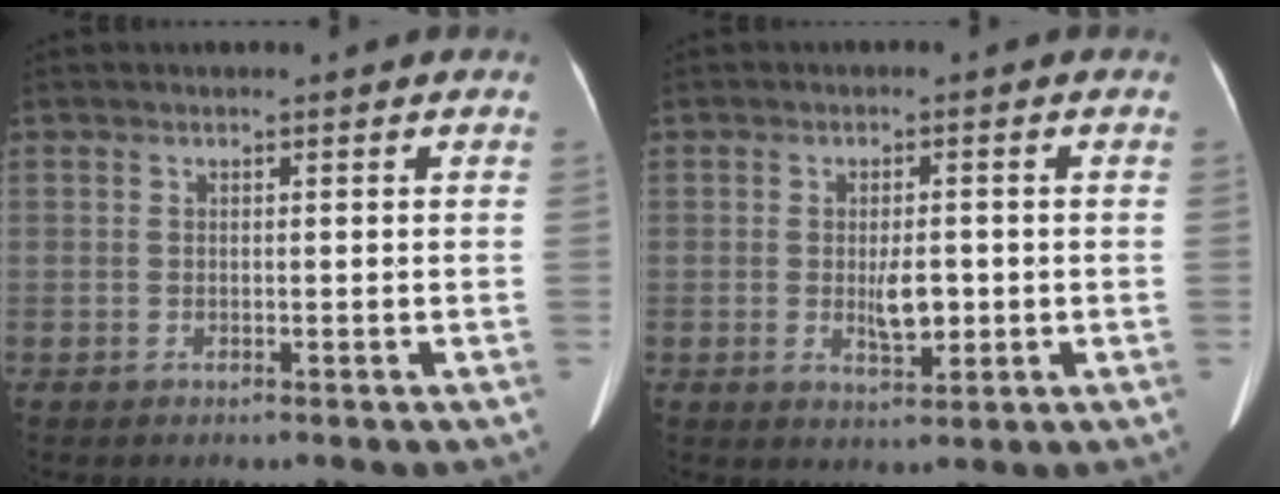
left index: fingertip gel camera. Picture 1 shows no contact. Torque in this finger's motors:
{"motor_torque": [0.08, -0.01, 0.06, 0.02]}